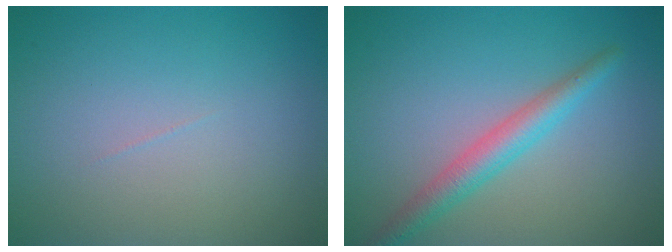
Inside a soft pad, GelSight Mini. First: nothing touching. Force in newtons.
{"total": 3.3, "press": 3.3, "slide": 0.1}